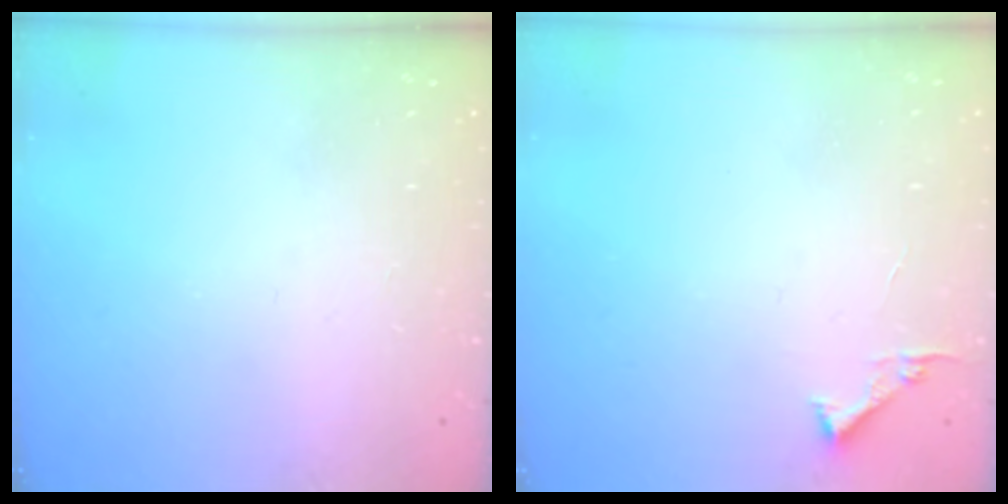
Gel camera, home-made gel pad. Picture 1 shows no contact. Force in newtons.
{"total": 3.4, "press": 3.4, "slide": 0.4}